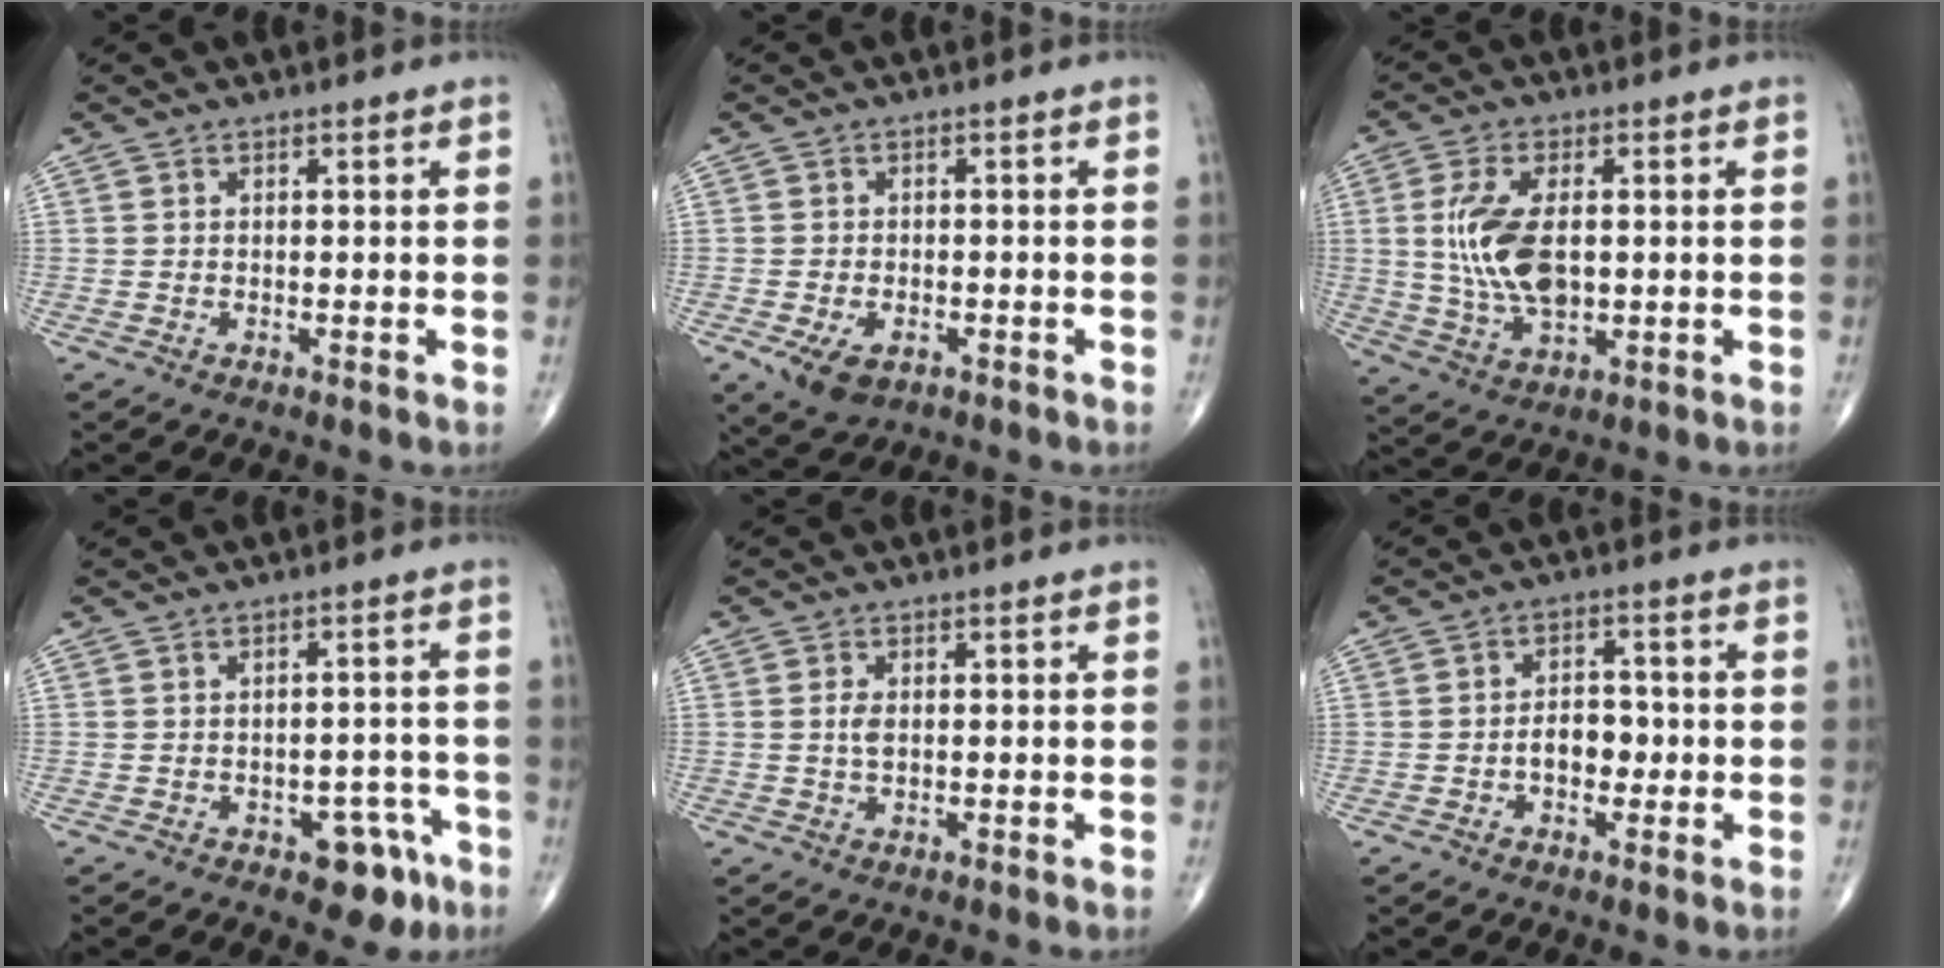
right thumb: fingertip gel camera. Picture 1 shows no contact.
{"total": 5.8, "force": [-2.5, 3.5, 3.9], "torque": [-0.070, 0.001, -0.036]}
{"total": 11.7, "force": [0.8, 6.1, 10.0], "torque": [-0.200, -0.007, 0.021]}
{"total": 6.7, "force": [-3.6, 3.7, 4.2], "torque": [-0.021, 0.029, -0.041]}
{"total": 2.2, "force": [0.1, 1.1, 1.8], "torque": [-0.038, 0.000, 0.001]}
{"total": 5.0, "force": [-1.1, 3.3, 3.7], "torque": [-0.041, 0.017, -0.022]}